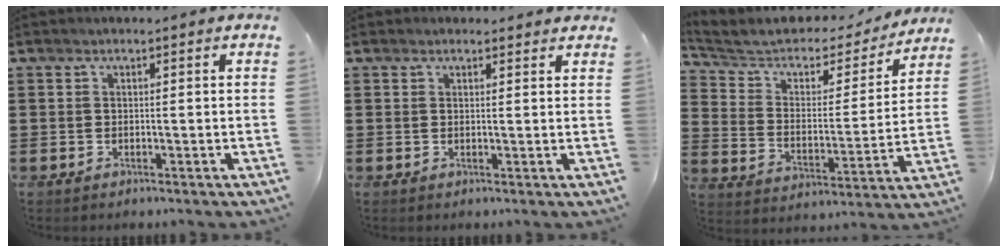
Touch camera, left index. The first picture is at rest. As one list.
[{"total": 1.3, "force": [1.2, 0.4, 0.3], "torque": [-0.008, 0.002, 0.023]}, {"total": 5.0, "force": [3.7, 2.7, 2.0], "torque": [-0.064, -0.024, 0.057]}]